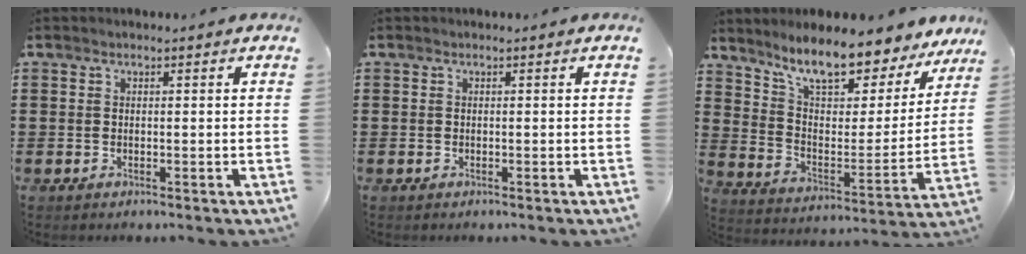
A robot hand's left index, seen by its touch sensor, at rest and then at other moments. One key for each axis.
{"total": 0.0}
{"total": 10.0, "fx": 8.7, "fy": 1.7, "fz": 4.5, "tx": -0.103, "ty": -0.067, "tz": 0.147}